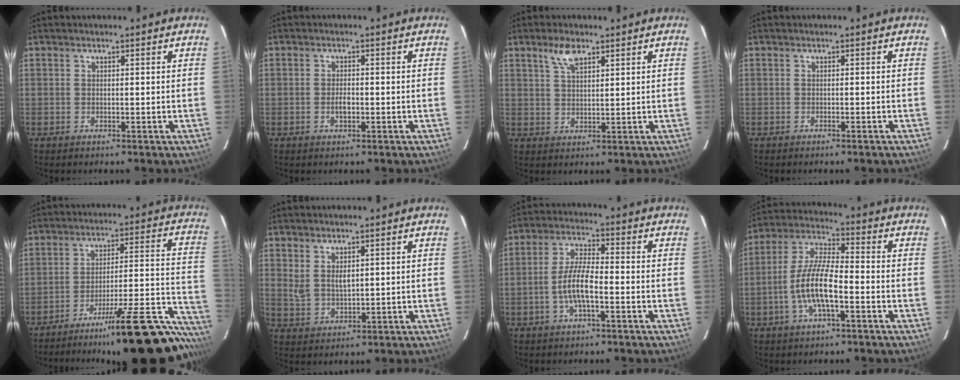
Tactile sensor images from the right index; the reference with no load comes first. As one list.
[{"total": 1.9, "force": [-0.5, 1.0, 1.5], "torque": [-0.029, 0.002, -0.009]}, {"total": 4.3, "force": [2.8, 1.7, 2.7], "torque": [-0.052, 0.007, 0.054]}, {"total": 0.8, "force": [-0.7, -0.1, 0.3], "torque": [-0.006, 0.001, -0.013]}, {"total": 26.2, "force": [-21.2, 3.4, 15.1], "torque": [-0.175, -0.005, -0.300]}, {"total": 3.8, "force": [2.0, 1.7, 2.7], "torque": [-0.049, -0.007, 0.043]}, {"total": 6.9, "force": [-2.3, 1.7, 6.3], "torque": [-0.130, 0.006, -0.044]}, {"total": 10.6, "force": [-3.5, 2.8, 9.6], "torque": [-0.202, 0.004, -0.067]}]